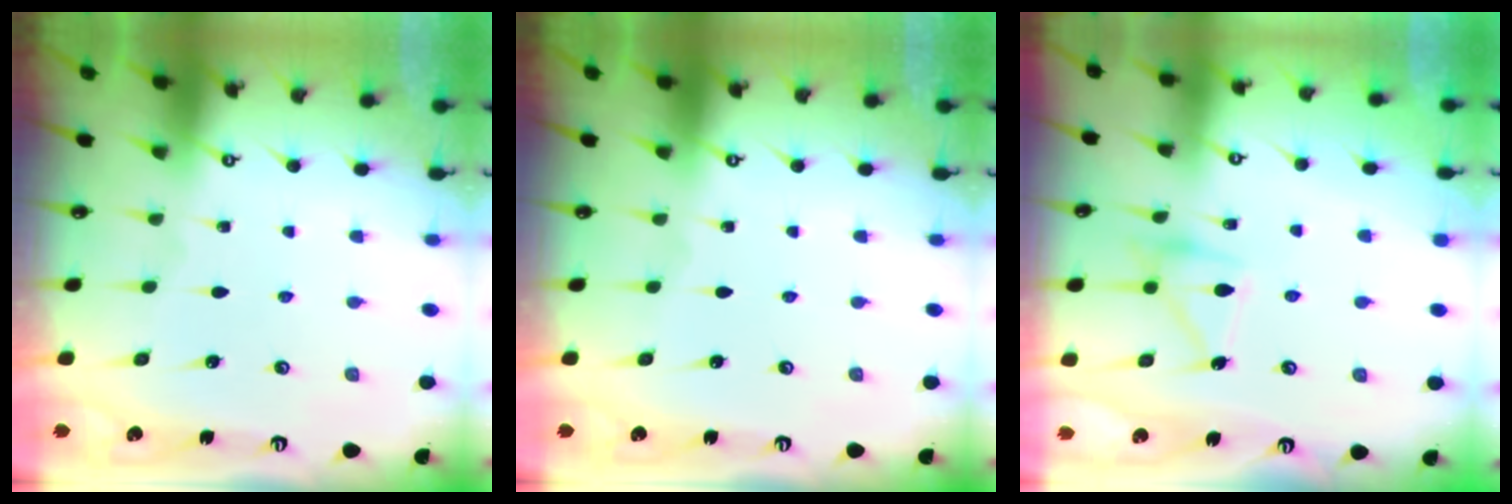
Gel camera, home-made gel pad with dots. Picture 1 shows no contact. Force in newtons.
{"total": 0.0}
{"total": 13.6, "press": 13.6, "slide": 0.7}